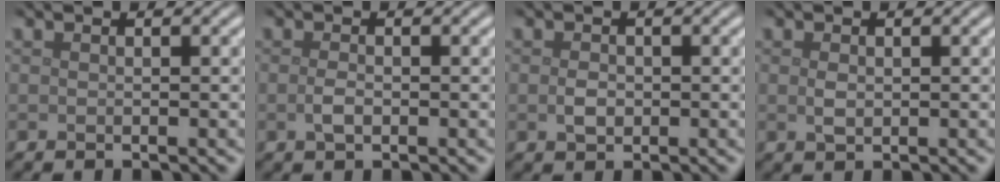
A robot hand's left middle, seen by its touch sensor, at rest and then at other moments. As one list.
[{"total": 1.2, "force": [-0.3, 0.6, 1.0], "torque": [-0.024, -0.001, -0.007]}, {"total": 1.4, "force": [-0.1, 1.0, 0.9], "torque": [-0.020, -0.002, -0.003]}, {"total": 1.2, "force": [0.1, 0.8, 0.9], "torque": [-0.022, -0.002, 0.004]}]